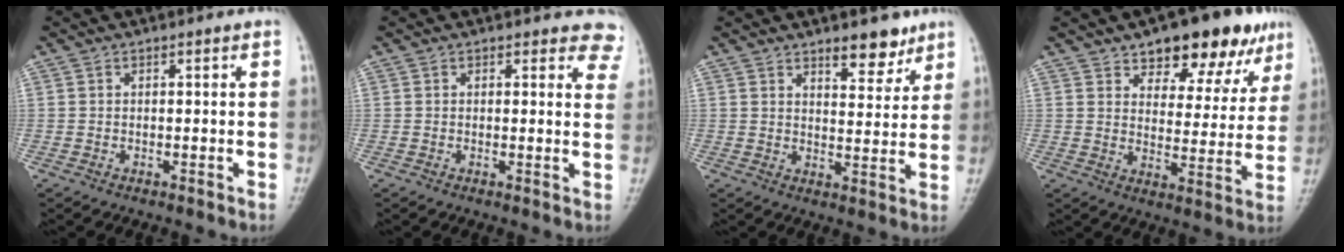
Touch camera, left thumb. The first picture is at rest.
{"total": 4.8, "force": [4.3, 2.1, 0.4], "torque": [0.040, -0.019, 0.018]}
{"total": 6.6, "force": [4.7, 2.7, 3.7], "torque": [-0.026, -0.033, 0.068]}
{"total": 14.6, "force": [9.1, 6.9, 9.0], "torque": [-0.062, -0.035, 0.130]}